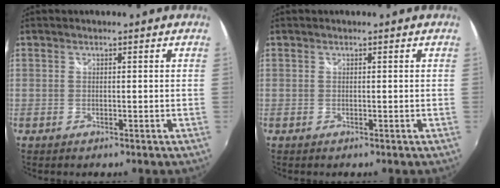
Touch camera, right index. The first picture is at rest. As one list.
[{"total": 0.0}]